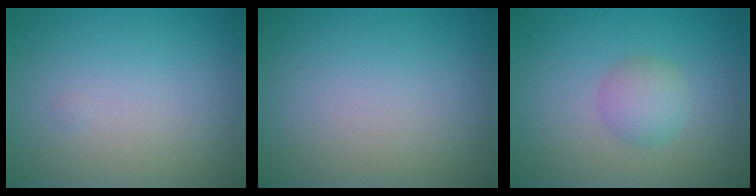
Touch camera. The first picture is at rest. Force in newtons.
{"total": 0.0}
{"total": 2.4, "press": 2.4, "slide": 0.1}